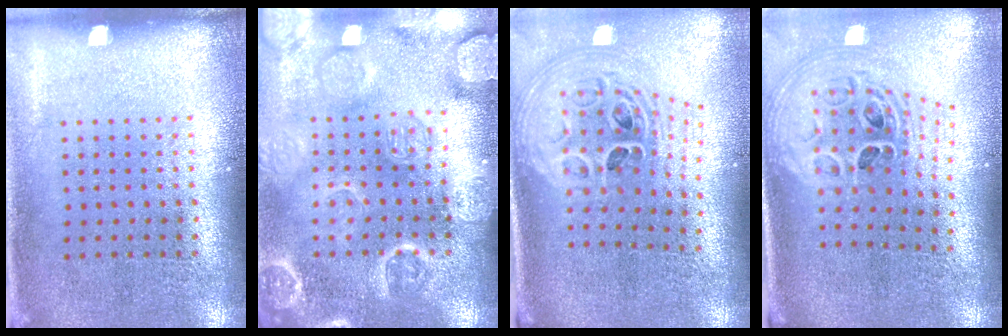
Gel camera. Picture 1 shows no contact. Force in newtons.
{"total": 3.6, "press": 3.5, "slide": 0.4}
{"total": 3.0, "press": 2.0, "slide": 2.2}
{"total": 2.2, "press": 1.6, "slide": 1.5}